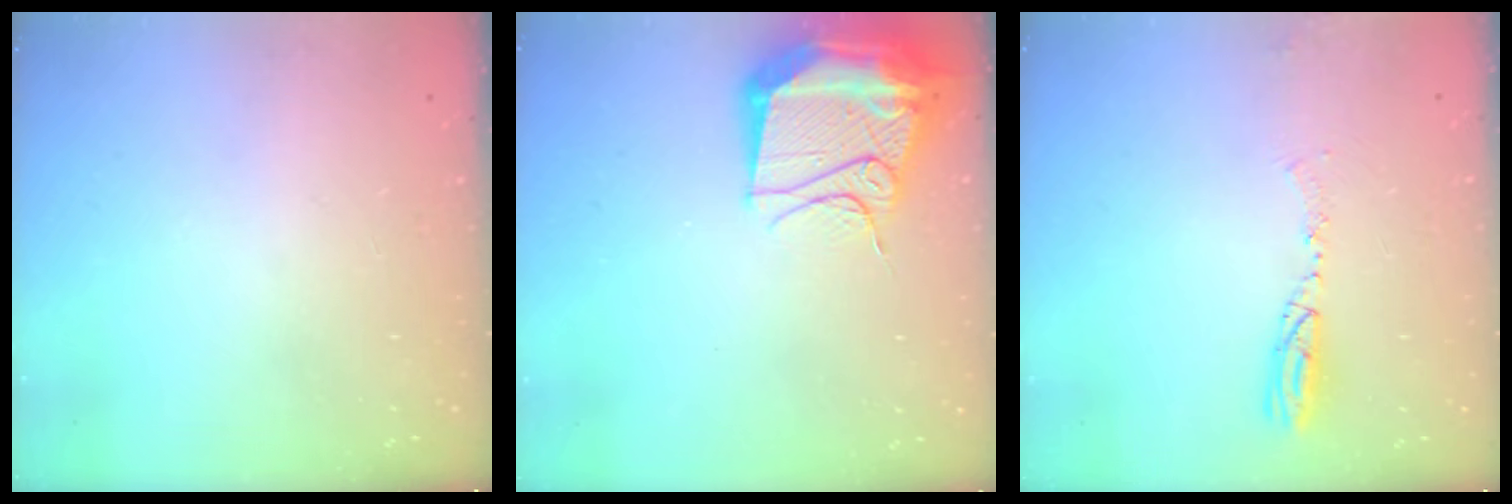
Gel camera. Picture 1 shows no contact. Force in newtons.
{"total": 17.7, "press": 17.4, "slide": 3.4}
{"total": 5.9, "press": 5.8, "slide": 0.9}